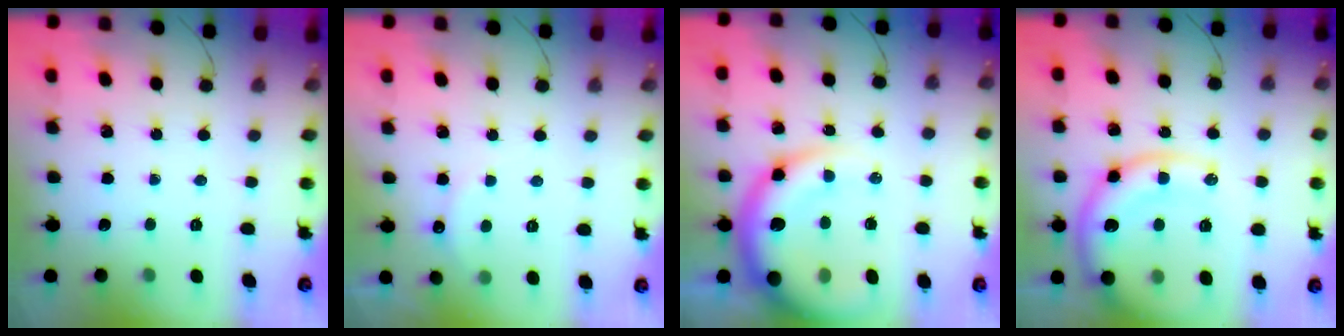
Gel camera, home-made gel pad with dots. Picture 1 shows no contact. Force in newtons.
{"total": 6.2, "press": 6.0, "slide": 1.2}
{"total": 20.1, "press": 19.5, "slide": 4.7}
{"total": 16.7, "press": 16.5, "slide": 2.8}